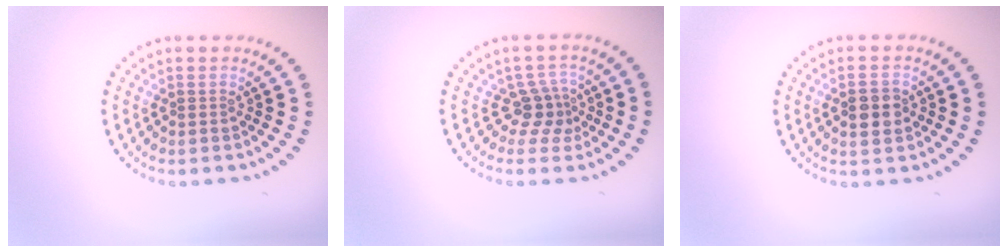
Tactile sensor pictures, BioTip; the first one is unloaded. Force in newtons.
{"total": 2.4, "press": 1.7, "slide": 1.8}
{"total": 3.2, "press": 3.2, "slide": 0.3}